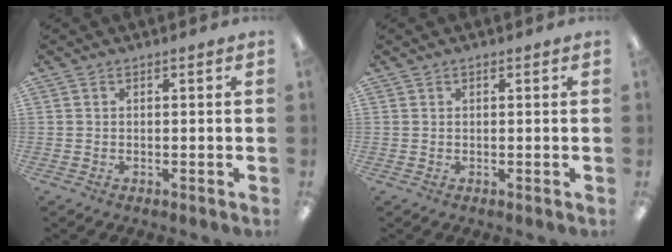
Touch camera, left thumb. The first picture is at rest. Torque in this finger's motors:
{"motor_torque": [-0.20, -0.13, 0.04, 0.08, 0.03]}